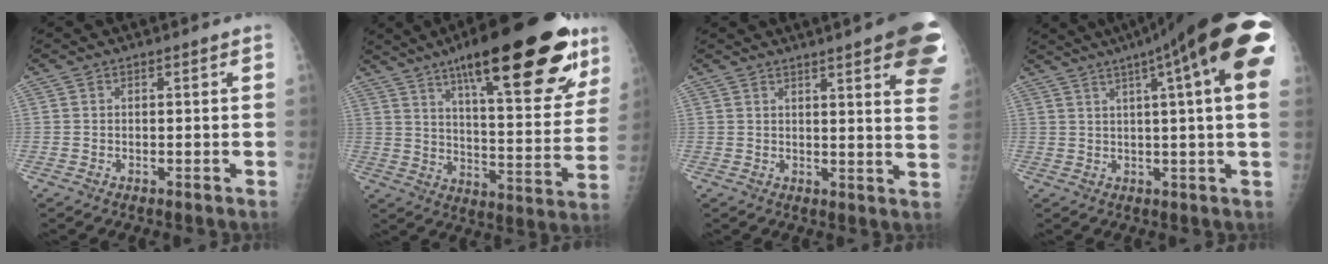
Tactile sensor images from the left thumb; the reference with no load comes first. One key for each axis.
{"total": 28.6, "fx": 16.7, "fy": 8.1, "fz": 21.8, "tx": -0.276, "ty": -0.046, "tz": 0.245}
{"total": 16.4, "fx": 9.1, "fy": 3.1, "fz": 13.3, "tx": -0.146, "ty": -0.030, "tz": 0.094}
{"total": 21.9, "fx": 10.0, "fy": 3.1, "fz": 19.2, "tx": -0.261, "ty": 0.022, "tz": 0.124}